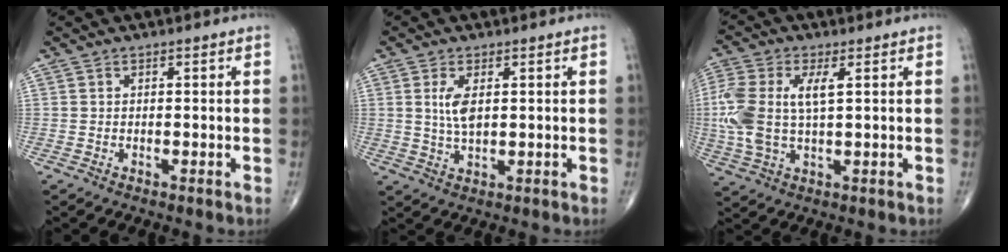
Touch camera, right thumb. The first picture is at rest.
{"total": 4.5, "force": [1.1, 1.9, 3.9], "torque": [-0.077, -0.009, 0.025]}
{"total": 12.2, "force": [1.8, 5.8, 10.6], "torque": [-0.266, 0.011, 0.040]}